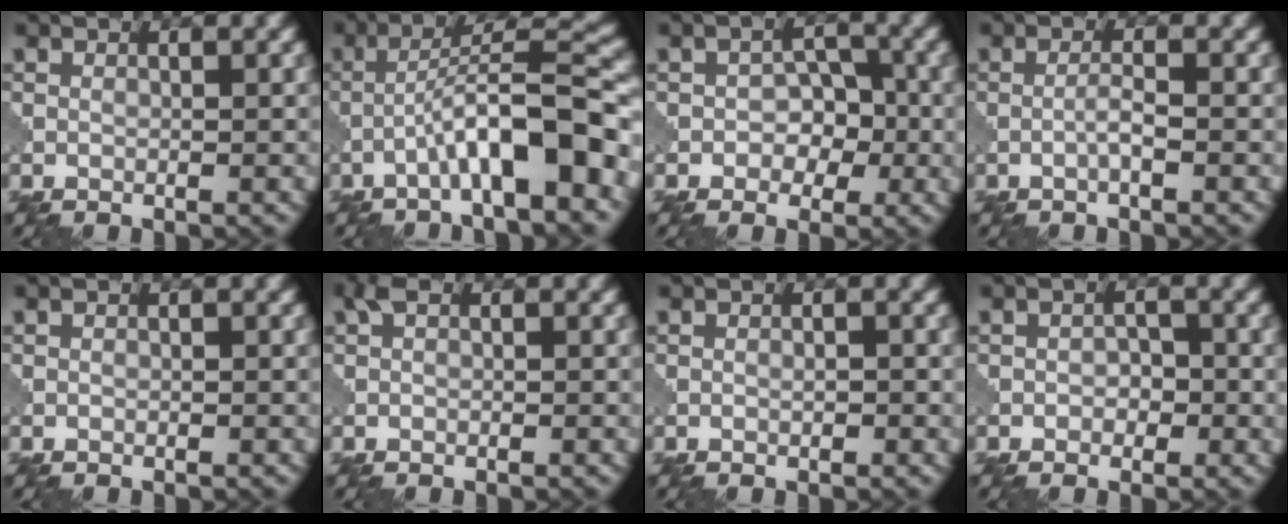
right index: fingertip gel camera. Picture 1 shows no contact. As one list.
[{"total": 8.2, "force": [-3.3, 1.3, 7.4], "torque": [-0.118, 0.026, -0.055]}, {"total": 3.0, "force": [-0.7, 2.3, 1.8], "torque": [-0.008, 0.003, -0.019]}, {"total": 1.4, "force": [-0.6, 0.0, 1.3], "torque": [-0.024, 0.006, -0.014]}, {"total": 0.0}, {"total": 1.3, "force": [0.5, 0.8, 0.9], "torque": [-0.014, 0.008, 0.005]}, {"total": 0.6, "force": [-0.2, 0.3, 0.5], "torque": [-0.011, 0.003, -0.003]}, {"total": 1.4, "force": [-0.4, 1.1, 0.8], "torque": [-0.011, -0.001, -0.010]}]